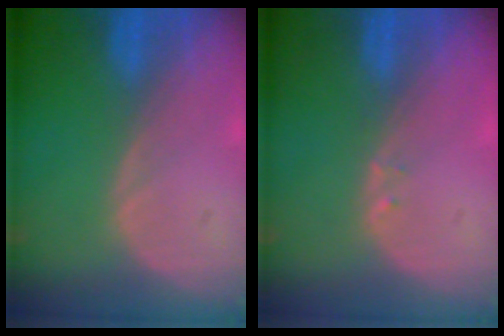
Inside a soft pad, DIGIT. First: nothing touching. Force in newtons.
{"total": 0.6, "press": 0.6, "slide": 0.2}